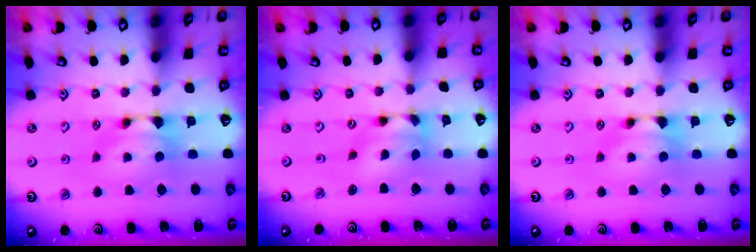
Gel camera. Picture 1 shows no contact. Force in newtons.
{"total": 5.6, "press": 4.9, "slide": 2.7}
{"total": 0.0}